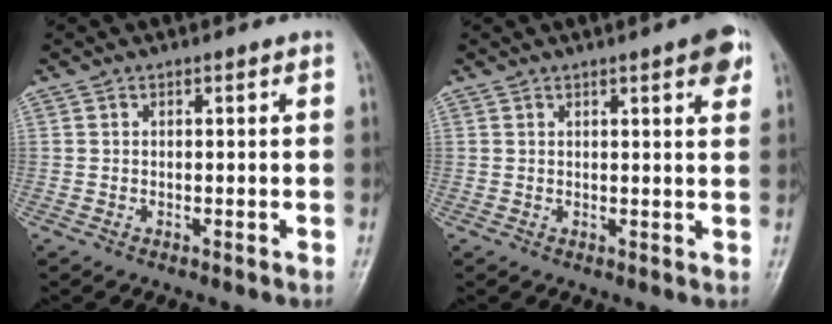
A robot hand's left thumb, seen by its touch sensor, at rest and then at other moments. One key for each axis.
{"total": 5.0, "fx": 2.6, "fy": 1.0, "fz": 4.2, "tx": -0.043, "ty": -0.006, "tz": 0.028}